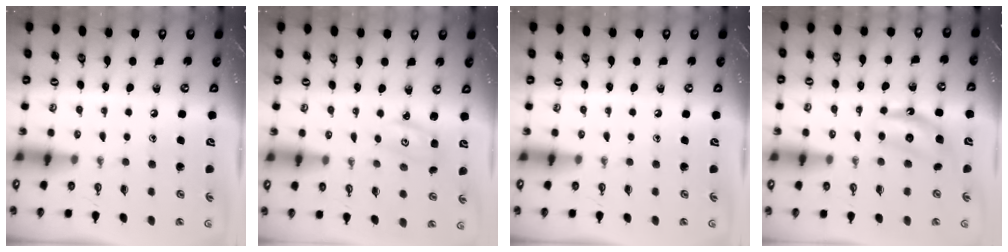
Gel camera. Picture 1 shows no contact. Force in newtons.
{"total": 2.9, "press": 2.9, "slide": 0.4}
{"total": 0.0}
{"total": 6.0, "press": 6.0, "slide": 0.8}